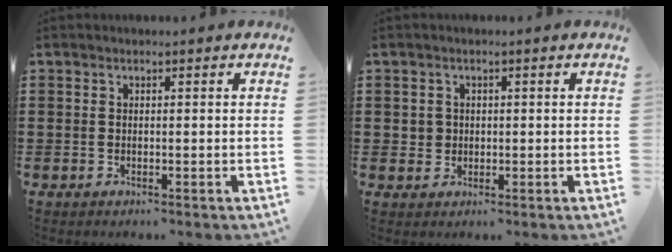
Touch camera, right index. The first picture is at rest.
{"total": 1.8, "force": [0.2, 1.7, 0.3], "torque": [-0.012, 0.009, 0.002]}